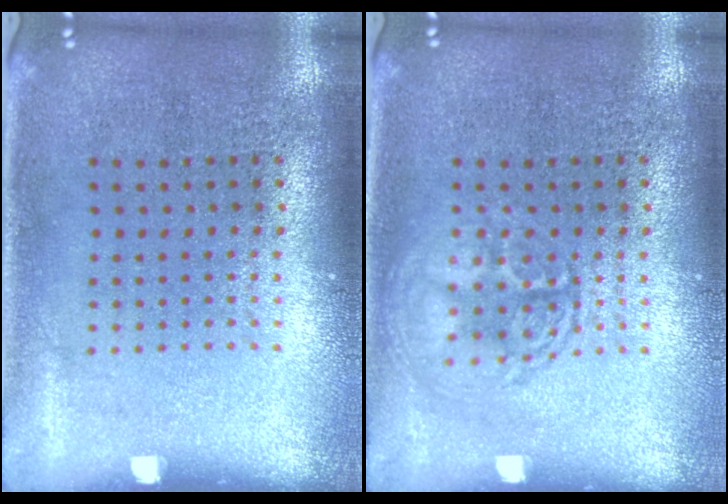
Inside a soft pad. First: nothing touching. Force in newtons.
{"total": 2.6, "press": 2.6, "slide": 0.4}